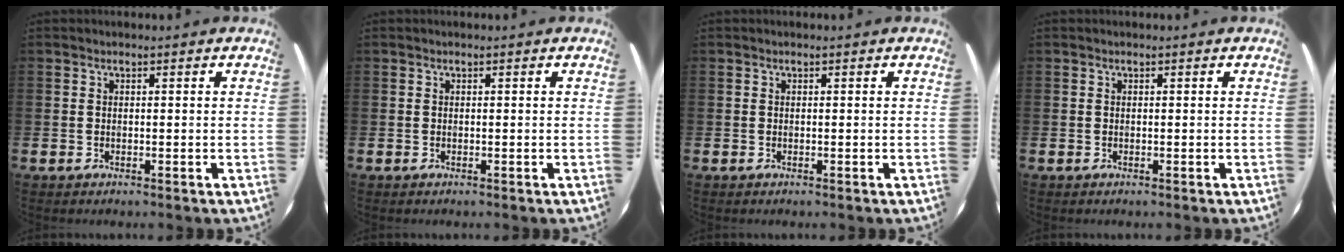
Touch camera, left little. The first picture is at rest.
{"total": 0.0}
{"total": 0.0}
{"total": 0.0}